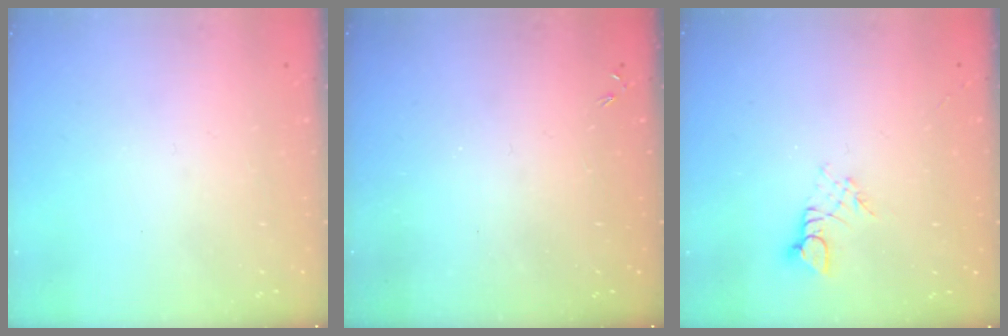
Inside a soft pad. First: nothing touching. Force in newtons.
{"total": 0.0}
{"total": 2.3, "press": 2.3, "slide": 0.2}